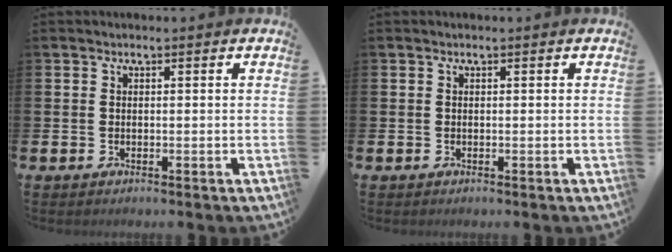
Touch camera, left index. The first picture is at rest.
{"total": 0.0}